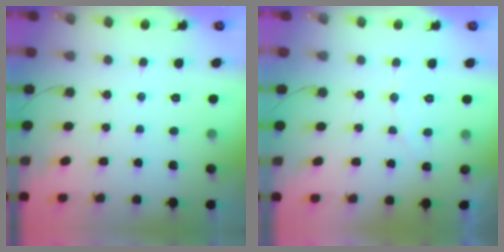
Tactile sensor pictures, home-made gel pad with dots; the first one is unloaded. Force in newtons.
{"total": 3.9, "press": 3.9, "slide": 0.2}